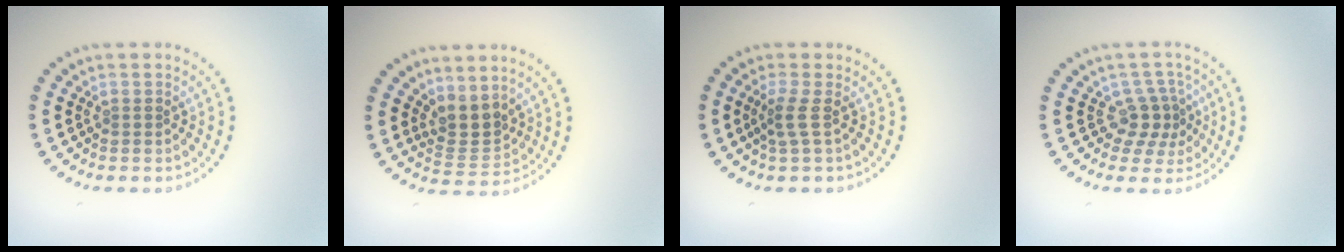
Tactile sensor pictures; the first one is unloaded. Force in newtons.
{"total": 2.8, "press": 2.1, "slide": 1.8}
{"total": 1.8, "press": 1.2, "slide": 1.4}
{"total": 2.9, "press": 2.3, "slide": 1.9}